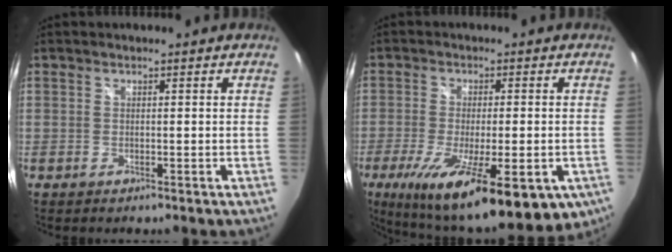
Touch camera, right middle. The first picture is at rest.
{"total": 22.4, "force": [-12.1, 6.4, 17.7], "torque": [-0.307, -0.081, -0.174]}